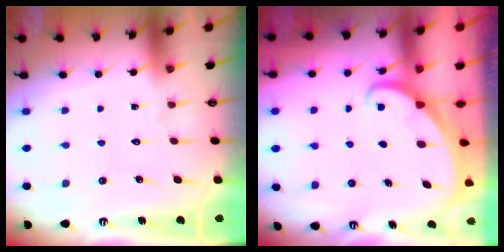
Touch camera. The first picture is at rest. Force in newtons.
{"total": 1.7, "press": 1.6, "slide": 0.1}